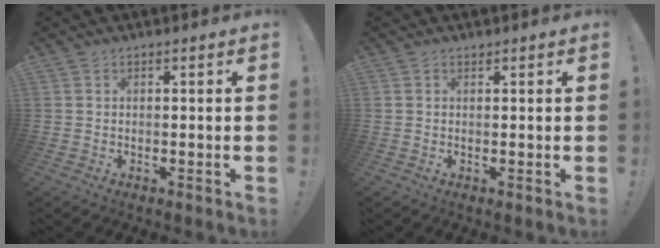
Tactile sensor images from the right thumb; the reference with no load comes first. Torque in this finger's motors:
{"motor_torque": [-0.43, 0.12, 0.08, -0.01, 0.00]}